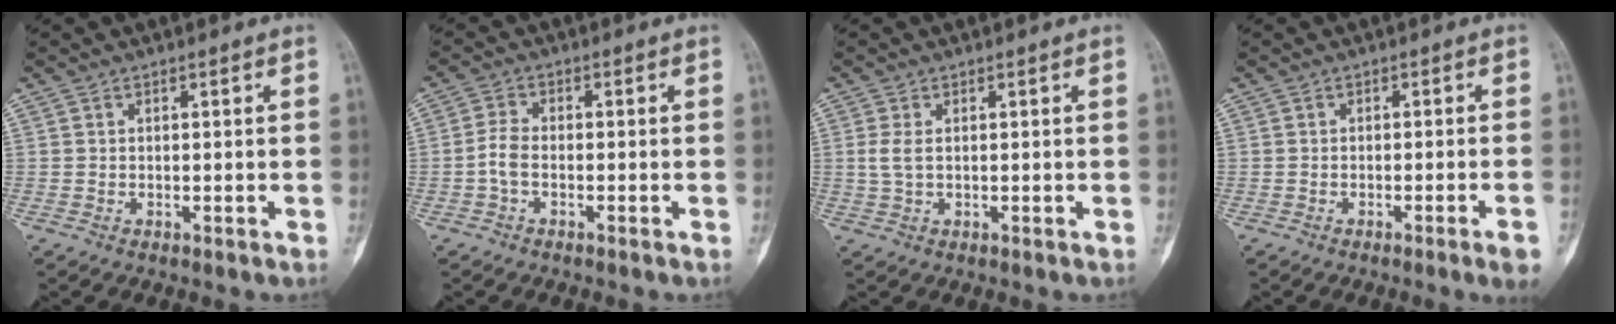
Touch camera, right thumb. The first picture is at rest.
{"total": 2.9, "force": [-1.0, 1.5, 2.3], "torque": [-0.052, 0.010, -0.027]}
{"total": 2.3, "force": [0.4, 1.2, 1.9], "torque": [-0.054, 0.003, 0.011]}
{"total": 4.0, "force": [-2.2, -0.3, 3.3], "torque": [-0.048, 0.005, -0.032]}